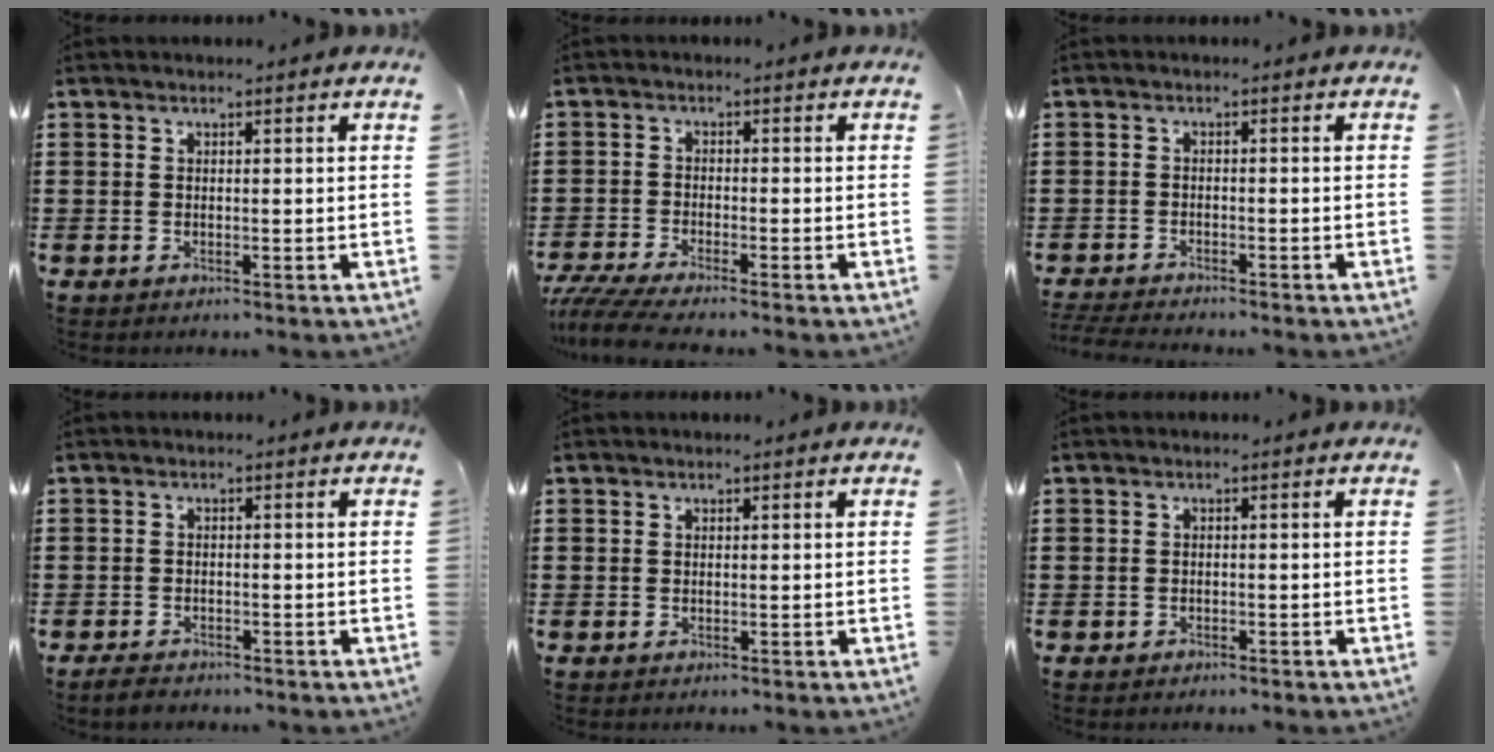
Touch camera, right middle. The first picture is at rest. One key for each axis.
{"total": 3.4, "fx": -3.0, "fy": -0.1, "fz": 1.5, "tx": -0.048, "ty": -0.015, "tz": -0.066}
{"total": 2.3, "fx": -2.2, "fy": 0.0, "fz": 0.3, "tx": -0.015, "ty": -0.003, "tz": -0.049}
{"total": 1.4, "fx": -1.4, "fy": 0.3, "fz": 0.2, "tx": -0.008, "ty": 0.002, "tz": -0.029}
{"total": 0.0}
{"total": 0.7, "fx": -0.7, "fy": 0.3, "fz": 0.1, "tx": -0.002, "ty": 0.001, "tz": -0.015}